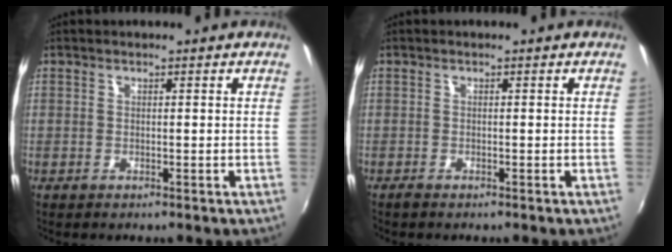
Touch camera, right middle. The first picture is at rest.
{"total": 0.5, "force": [-0.5, 0.1, 0.1], "torque": [-0.002, -0.004, -0.013]}